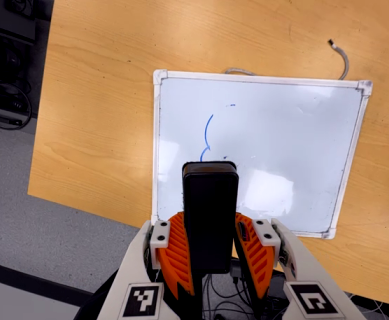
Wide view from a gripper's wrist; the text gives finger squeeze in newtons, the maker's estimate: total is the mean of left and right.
{"total": 5.8, "left": 5.3, "right": 6.4}